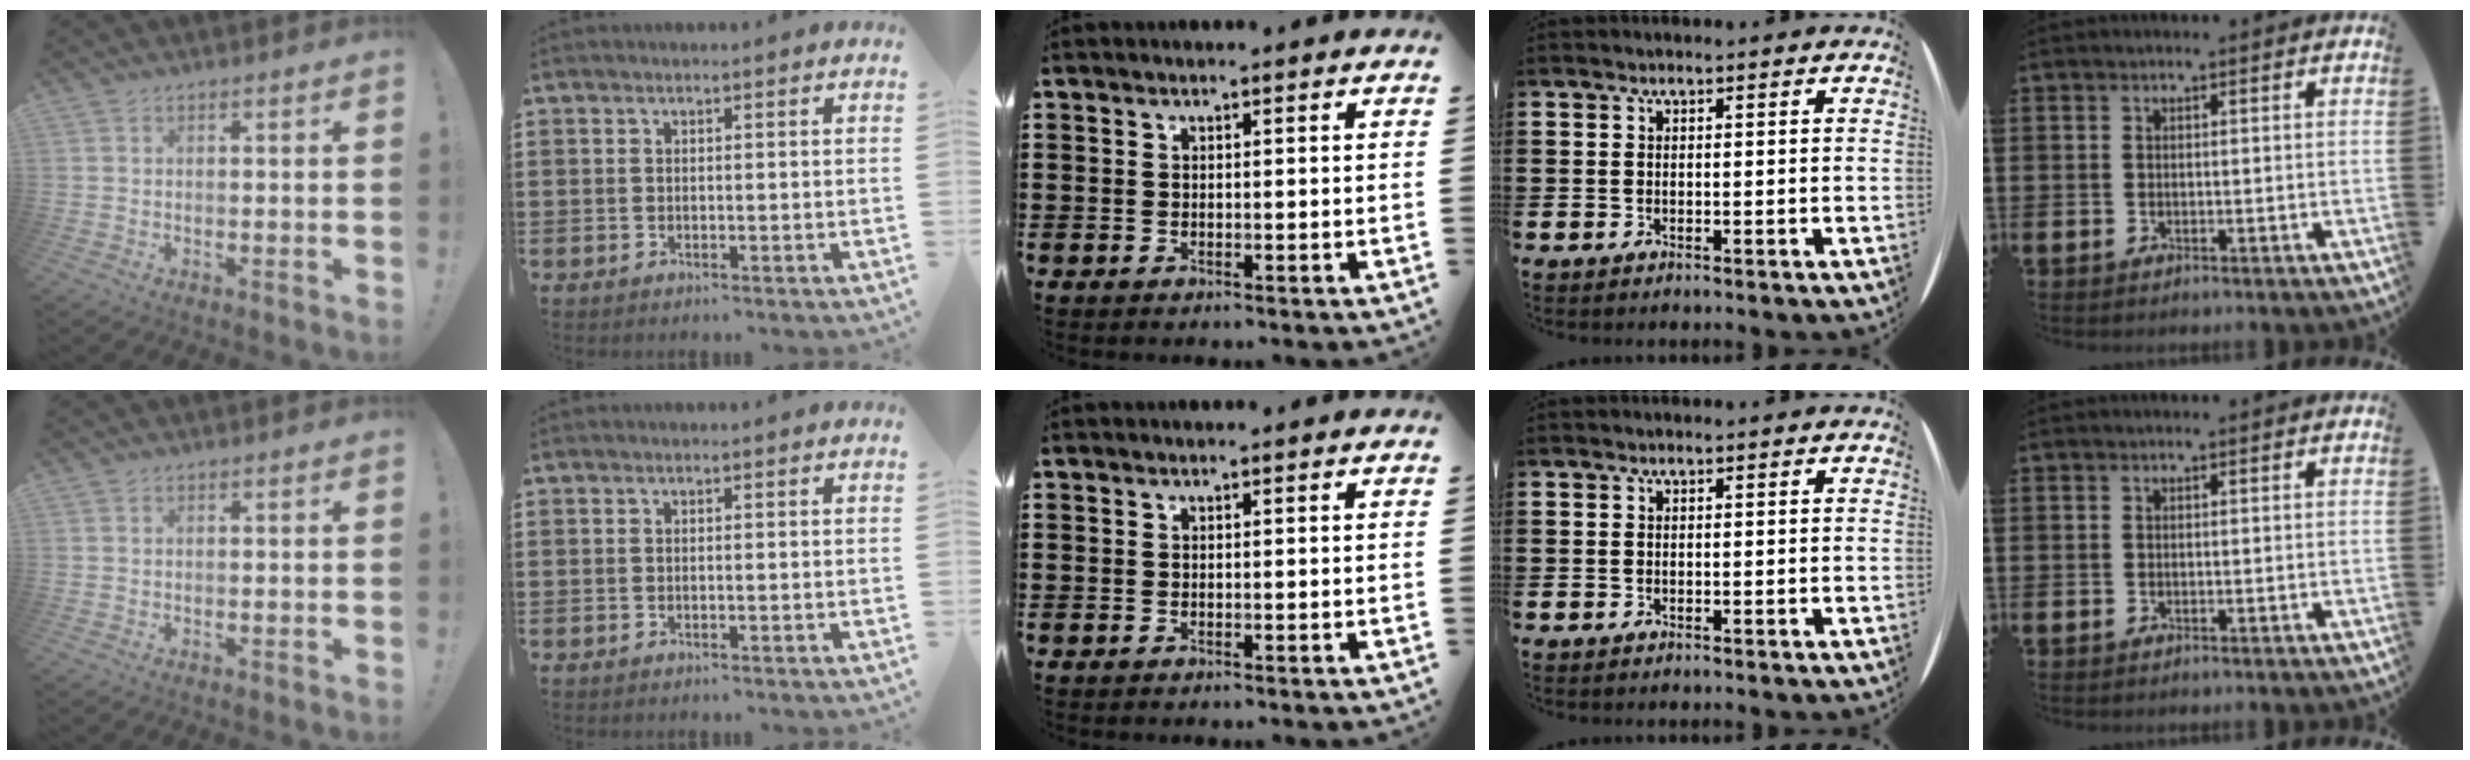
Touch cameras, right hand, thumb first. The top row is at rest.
{}